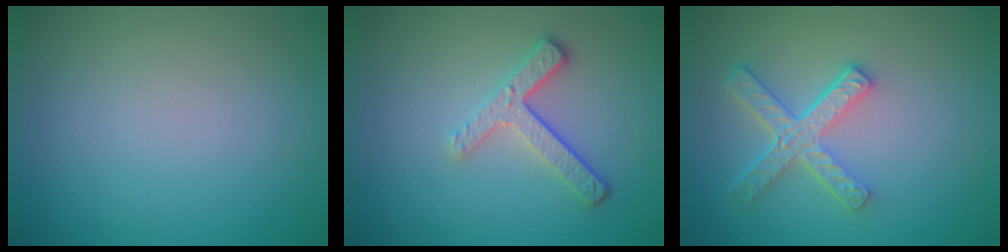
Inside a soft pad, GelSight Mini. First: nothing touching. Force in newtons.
{"total": 3.2, "press": 2.4, "slide": 2.0}
{"total": 4.5, "press": 3.3, "slide": 3.0}